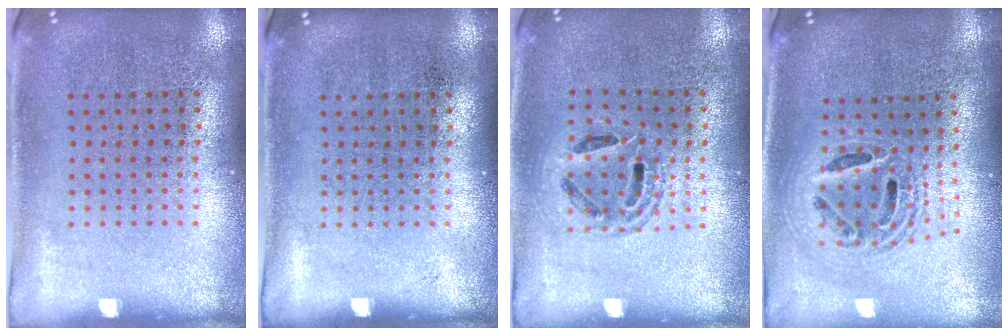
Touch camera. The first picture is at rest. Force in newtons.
{"total": 0.0}
{"total": 1.3, "press": 1.1, "slide": 0.6}
{"total": 2.0, "press": 1.6, "slide": 1.2}